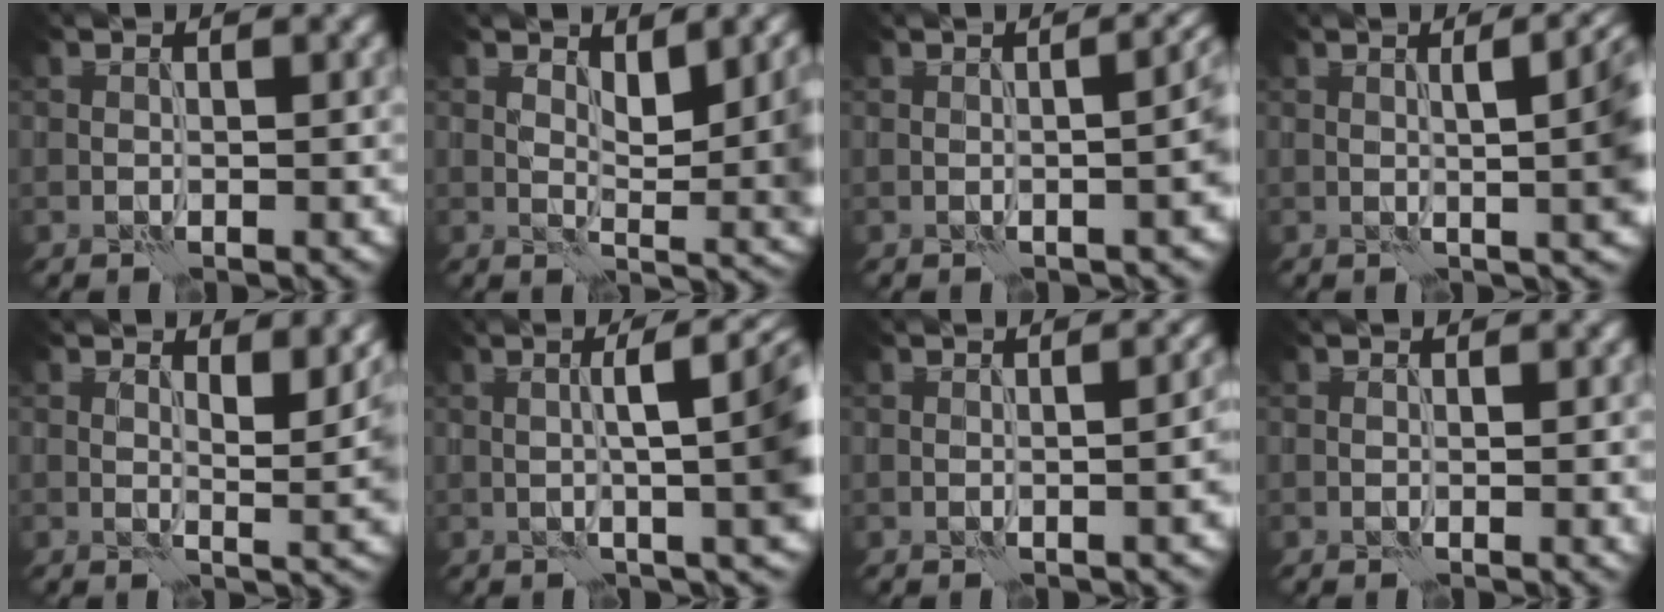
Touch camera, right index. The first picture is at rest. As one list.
[{"total": 6.2, "force": [1.8, 2.4, 5.4], "torque": [-0.077, -0.002, 0.032]}, {"total": 5.7, "force": [-0.2, 2.6, 5.0], "torque": [-0.022, 0.013, 0.001]}, {"total": 8.3, "force": [1.1, 3.2, 7.6], "torque": [-0.049, 0.026, 0.009]}, {"total": 4.6, "force": [1.8, 1.3, 4.0], "torque": [-0.053, 0.000, 0.029]}, {"total": 9.0, "force": [1.4, 2.4, 8.6], "torque": [-0.093, 0.018, 0.019]}, {"total": 4.1, "force": [-0.3, 1.7, 3.7], "torque": [-0.020, 0.010, 0.001]}, {"total": 0.9, "force": [0.2, 0.2, 0.9], "torque": [-0.013, -0.001, 0.002]}]